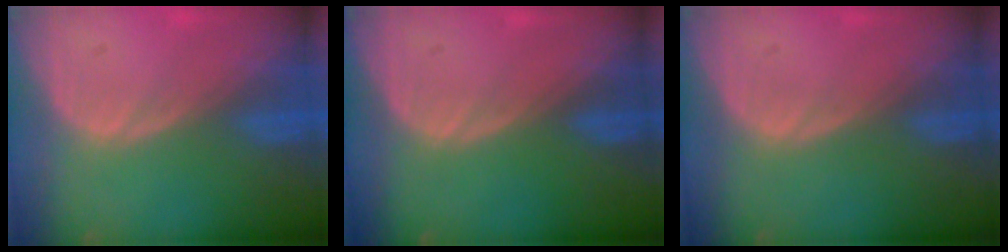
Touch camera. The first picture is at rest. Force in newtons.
{"total": 0.0}
{"total": 0.0}